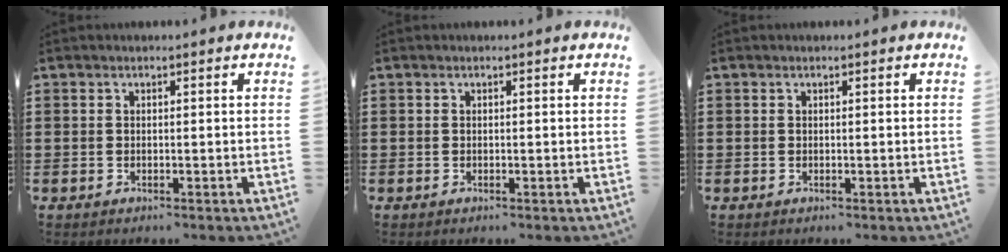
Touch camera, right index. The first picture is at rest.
{"total": 0.0}
{"total": 0.0}